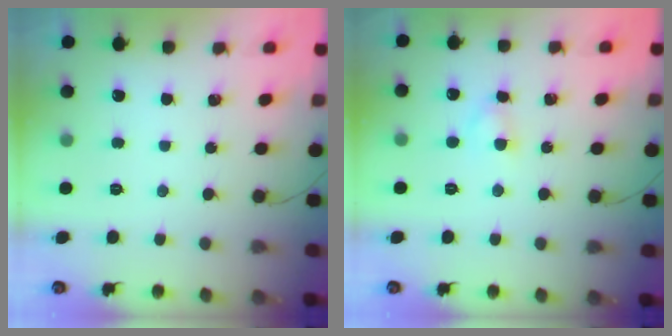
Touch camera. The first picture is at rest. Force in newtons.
{"total": 2.9, "press": 2.7, "slide": 1.2}